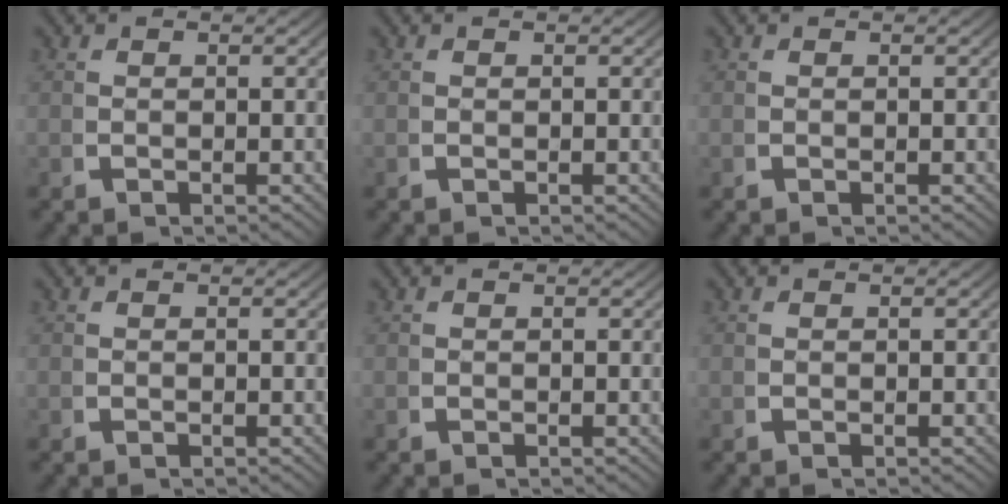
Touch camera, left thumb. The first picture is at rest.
{"total": 0.0}
{"total": 0.0}
{"total": 0.0}
{"total": 0.0}
{"total": 0.0}